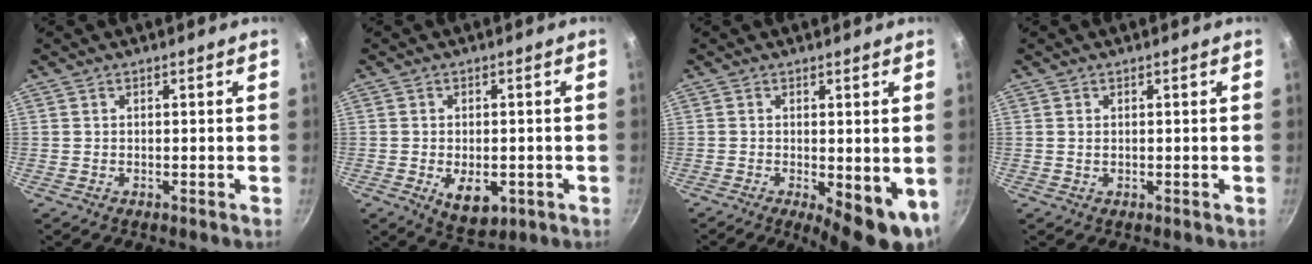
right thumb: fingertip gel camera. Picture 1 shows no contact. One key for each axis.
{"total": 7.1, "fx": -2.0, "fy": 4.1, "fz": 5.4, "tx": -0.065, "ty": -0.004, "tz": -0.016}
{"total": 9.5, "fx": -1.7, "fy": 3.5, "fz": 8.6, "tx": -0.094, "ty": -0.010, "tz": -0.012}
{"total": 0.7, "fx": 0.1, "fy": 0.5, "fz": 0.5, "tx": -0.008, "ty": 0.002, "tz": 0.002}